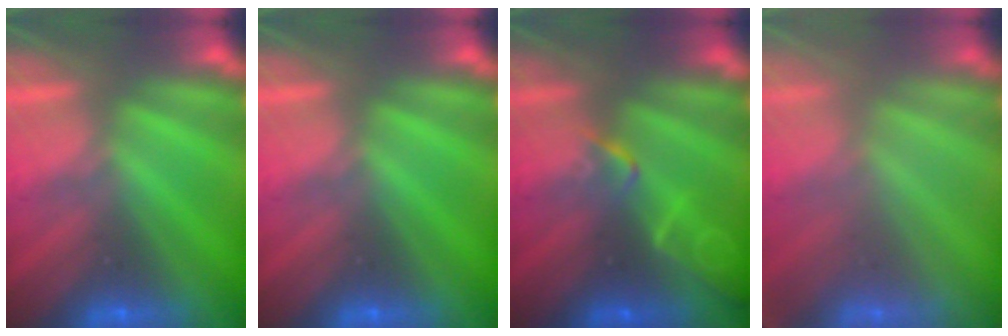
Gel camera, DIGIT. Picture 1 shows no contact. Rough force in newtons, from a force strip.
{"total": 0.0}
{"total": 2.1}
{"total": 1.8}